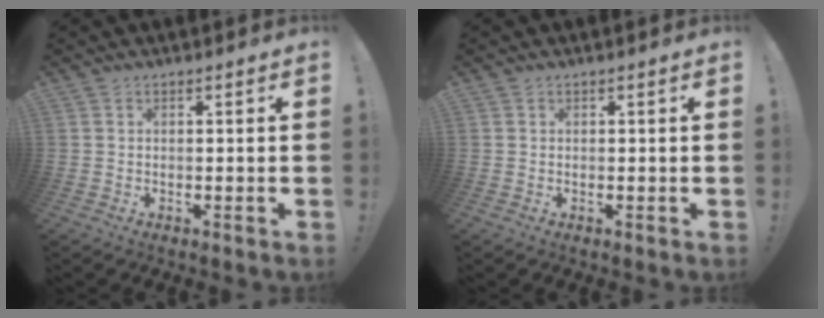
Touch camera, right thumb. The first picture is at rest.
{"total": 0.0}